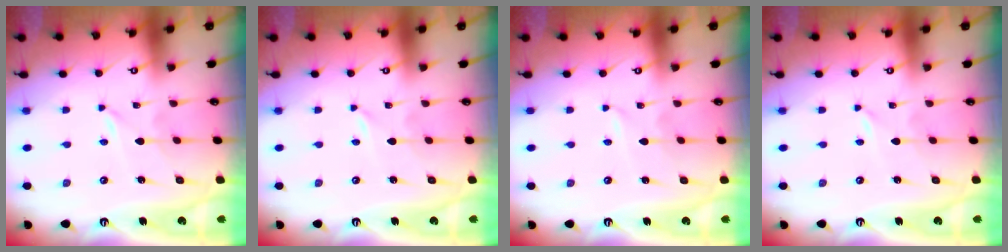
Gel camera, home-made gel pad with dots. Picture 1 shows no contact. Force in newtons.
{"total": 0.0}
{"total": 1.0, "press": 1.0, "slide": 0.0}
{"total": 0.0}